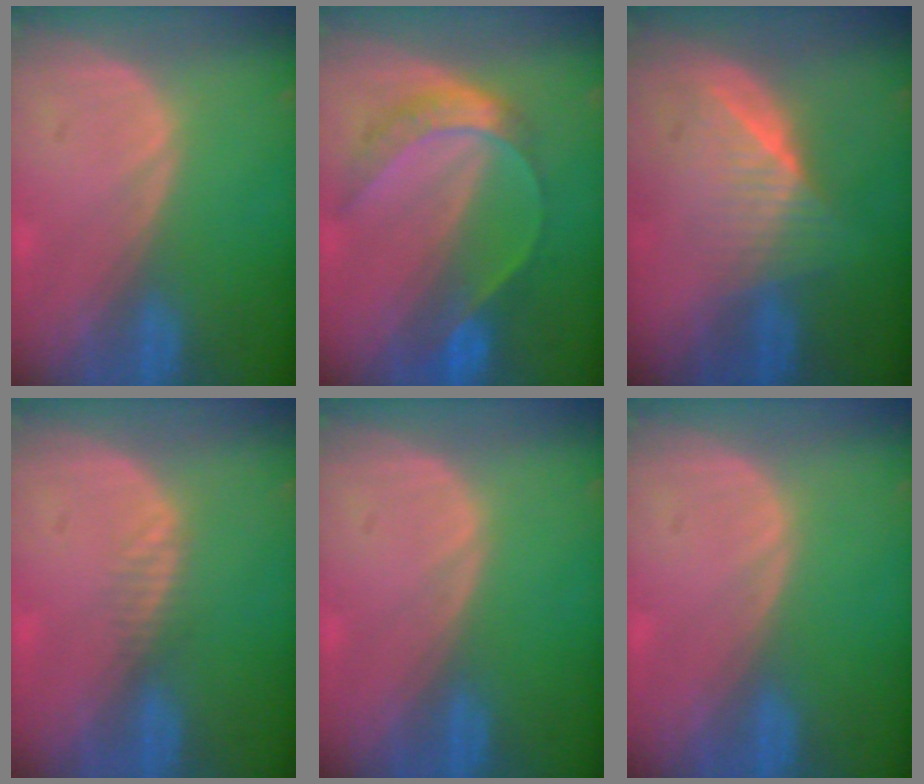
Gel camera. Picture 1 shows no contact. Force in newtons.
{"total": 7.2, "press": 6.1, "slide": 4.0}
{"total": 6.3, "press": 5.9, "slide": 2.3}
{"total": 1.3, "press": 1.1, "slide": 0.7}
{"total": 0.0}
{"total": 0.0}